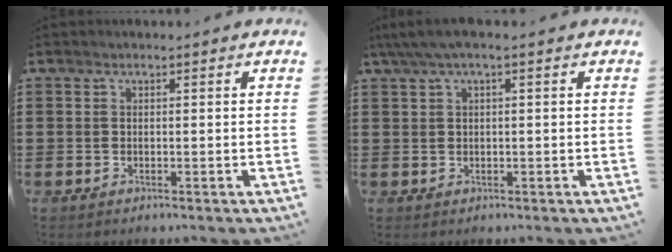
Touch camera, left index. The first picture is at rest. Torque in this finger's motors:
{"motor_torque": [1.11, -1.03, 0.52, 0.13]}